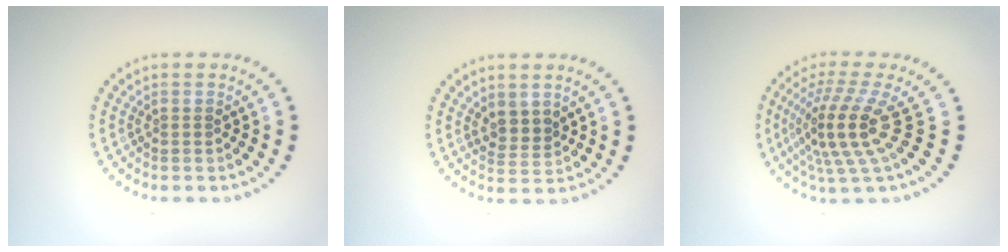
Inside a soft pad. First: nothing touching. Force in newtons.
{"total": 1.9, "press": 1.5, "slide": 1.3}
{"total": 5.1, "press": 3.6, "slide": 3.6}